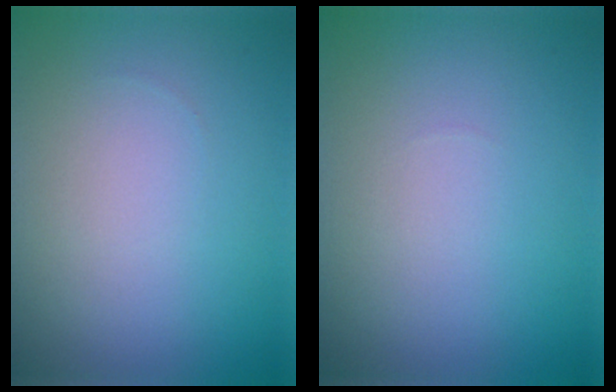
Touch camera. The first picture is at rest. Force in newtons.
{"total": 0.0}